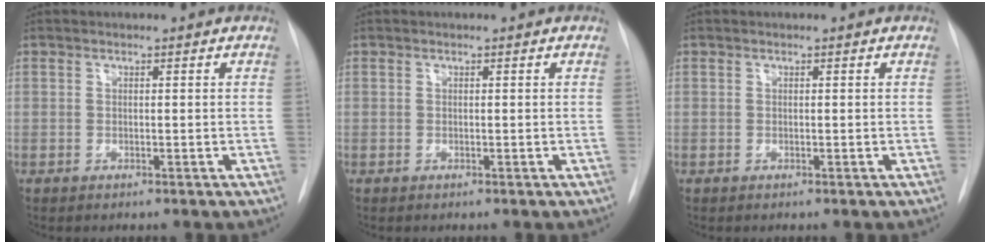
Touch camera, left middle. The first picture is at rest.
{"total": 0.0}
{"total": 0.0}